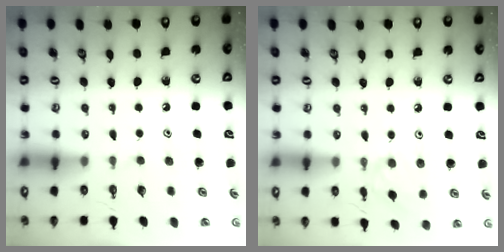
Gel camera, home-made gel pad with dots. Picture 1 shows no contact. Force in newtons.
{"total": 2.4, "press": 2.4, "slide": 0.5}